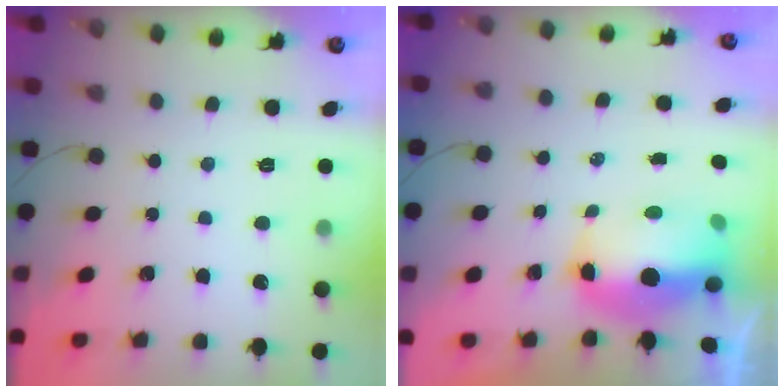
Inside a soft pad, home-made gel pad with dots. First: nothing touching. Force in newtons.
{"total": 11.2, "press": 11.0, "slide": 1.9}